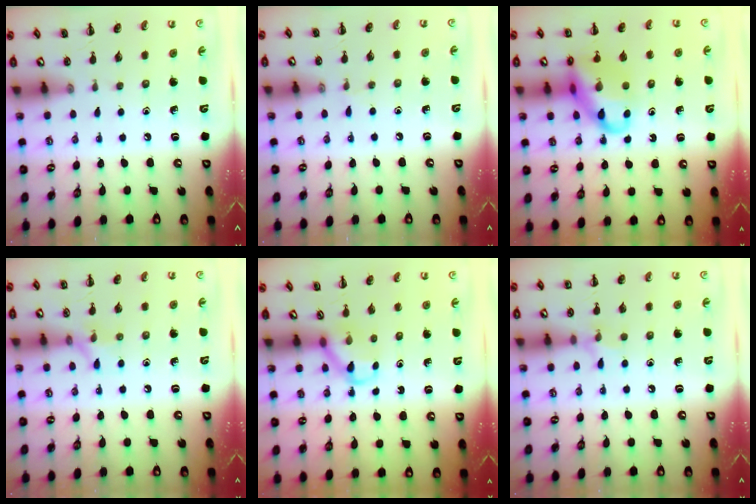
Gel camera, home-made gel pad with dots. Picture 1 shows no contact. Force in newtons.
{"total": 3.2, "press": 3.1, "slide": 1.0}
{"total": 15.8, "press": 15.5, "slide": 3.0}
{"total": 5.6, "press": 5.5, "slide": 1.1}
{"total": 3.5, "press": 3.2, "slide": 1.4}
{"total": 6.6, "press": 6.5, "slide": 1.5}